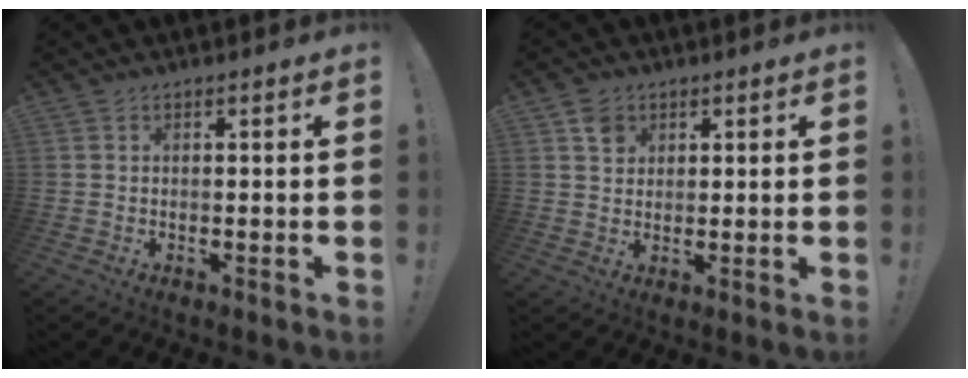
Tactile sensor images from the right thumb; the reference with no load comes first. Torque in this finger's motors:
{"motor_torque": [0.09, 0.55, 0.12, -0.08, 0.02]}